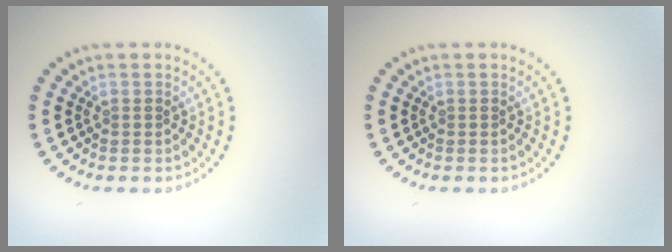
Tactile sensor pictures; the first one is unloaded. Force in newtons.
{"total": 0.0}